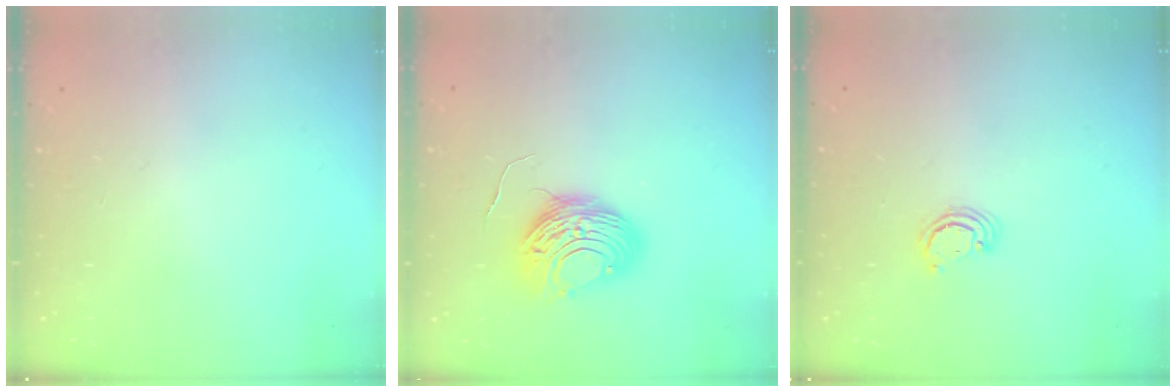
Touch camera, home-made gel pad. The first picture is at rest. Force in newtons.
{"total": 10.0, "press": 10.0, "slide": 0.9}
{"total": 2.6, "press": 2.5, "slide": 0.3}